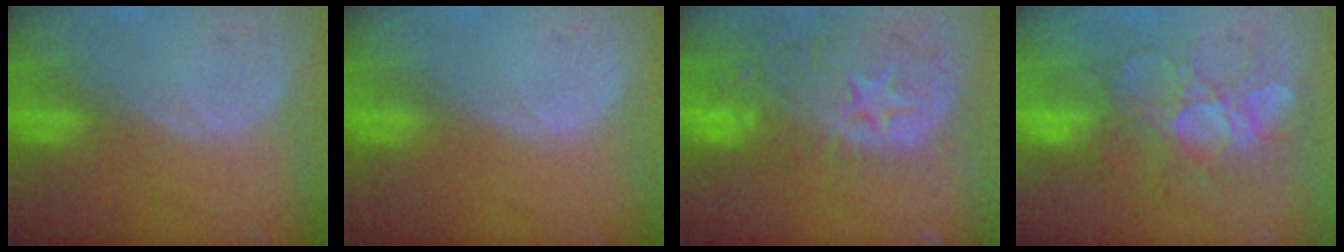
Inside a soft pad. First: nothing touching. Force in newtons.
{"total": 0.0}
{"total": 13.3, "press": 11.1, "slide": 7.4}
{"total": 9.0, "press": 8.6, "slide": 2.6}